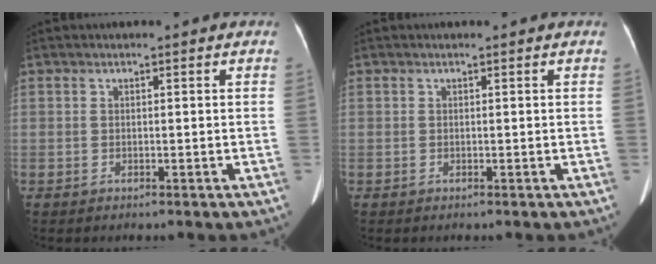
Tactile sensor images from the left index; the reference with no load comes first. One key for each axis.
{"total": 0.0}